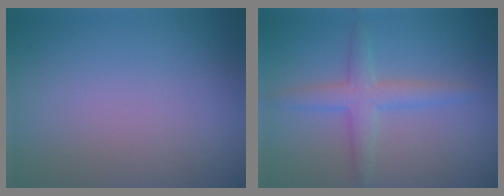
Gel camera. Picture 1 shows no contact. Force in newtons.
{"total": 3.0, "press": 3.0, "slide": 0.1}